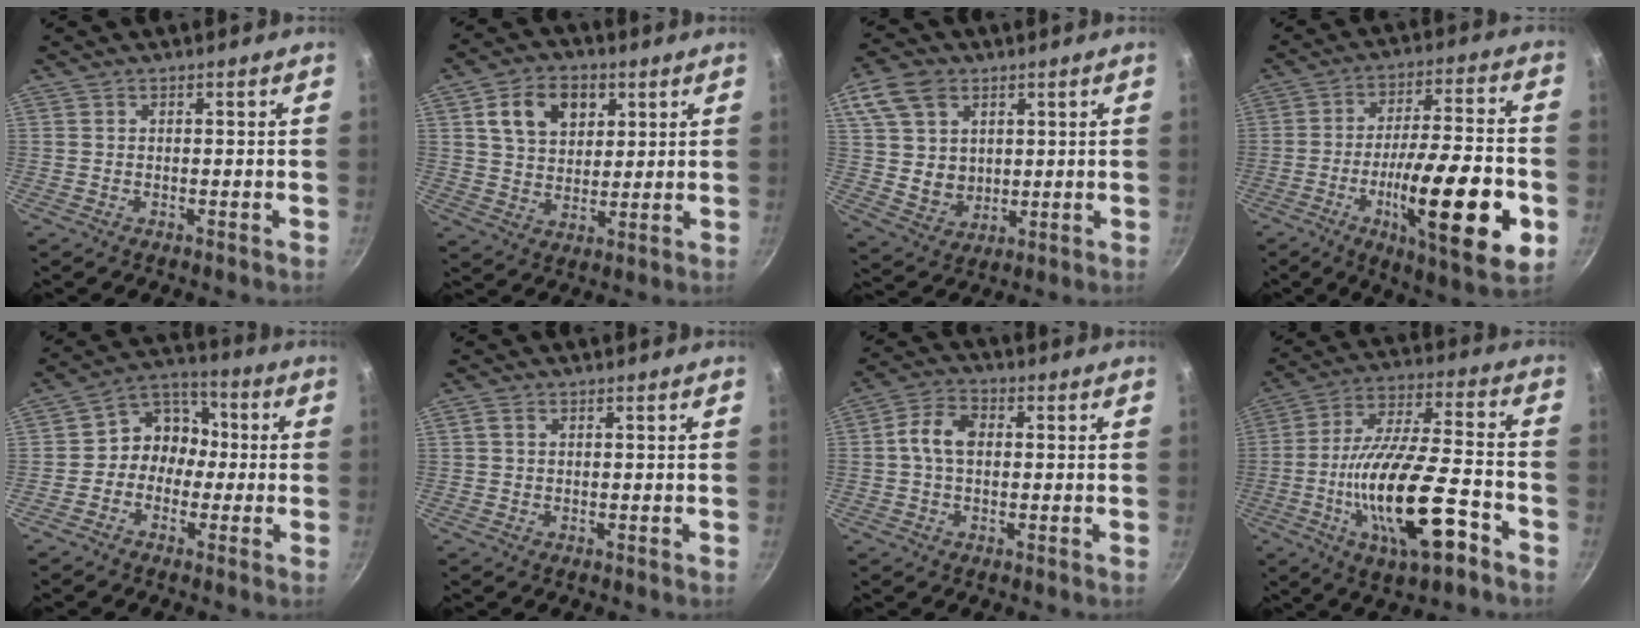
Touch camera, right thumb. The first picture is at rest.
{"total": 11.2, "force": [4.1, 7.9, 6.7], "torque": [-0.090, -0.005, 0.068]}
{"total": 13.2, "force": [4.9, 10.3, 6.7], "torque": [-0.108, -0.013, 0.101]}
{"total": 23.7, "force": [-6.9, 6.2, 21.8], "torque": [-0.323, 0.021, -0.105]}
{"total": 8.8, "force": [-0.9, 7.7, 4.2], "torque": [-0.019, 0.035, -0.037]}
{"total": 1.4, "force": [0.5, 1.0, 0.8], "torque": [-0.014, 0.001, 0.009]}
{"total": 6.8, "force": [0.5, 4.6, 4.9], "torque": [-0.084, 0.019, -0.002]}
{"total": 20.5, "force": [-7.8, 6.8, 17.7], "torque": [-0.308, 0.031, -0.138]}